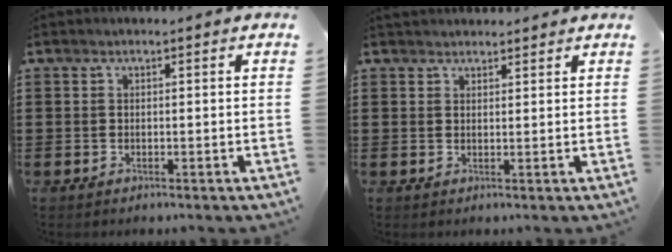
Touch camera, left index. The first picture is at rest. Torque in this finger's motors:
{"motor_torque": [0.21, -0.97, -0.72, -0.13]}